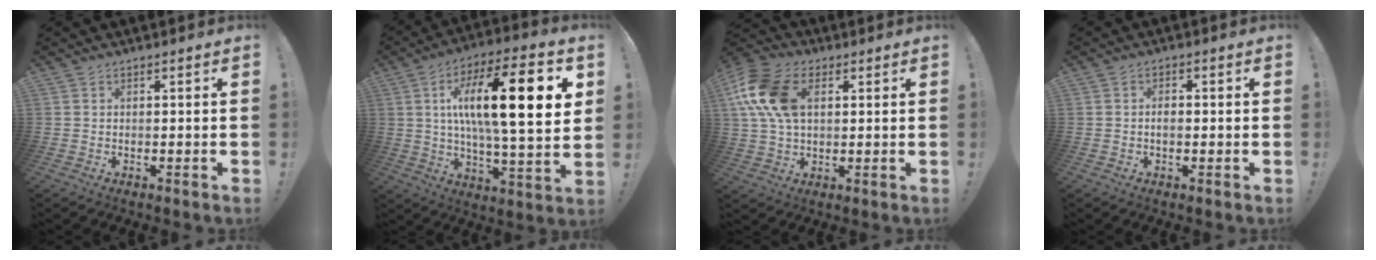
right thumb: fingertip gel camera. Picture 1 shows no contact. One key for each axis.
{"total": 23.1, "fx": 5.7, "fy": 6.2, "fz": 21.5, "tx": -0.349, "ty": -0.022, "tz": 0.073}
{"total": 16.5, "fx": 4.4, "fy": 10.9, "fz": 11.6, "tx": -0.238, "ty": 0.005, "tz": 0.085}
{"total": 1.9, "fx": -0.5, "fy": 1.0, "fz": 1.5, "tx": -0.026, "ty": 0.006, "tz": -0.011}